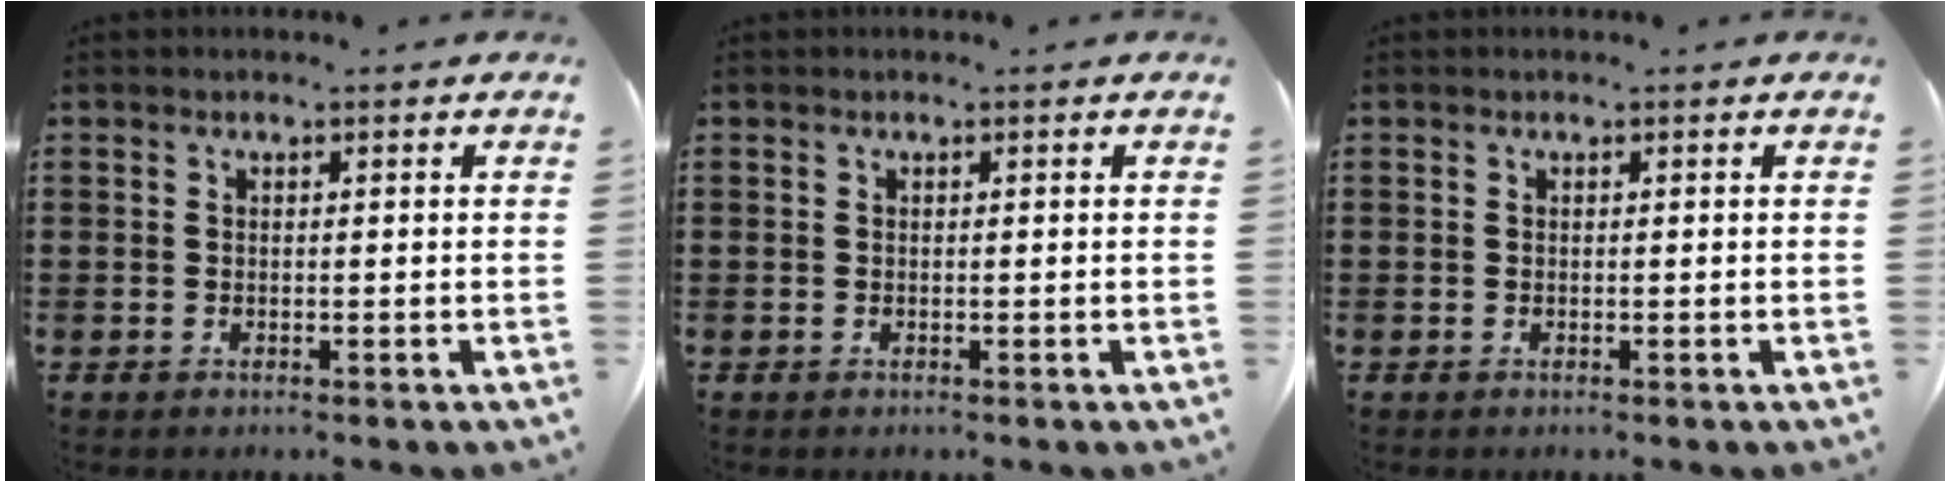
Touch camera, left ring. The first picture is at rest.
{"total": 0.0}
{"total": 0.0}